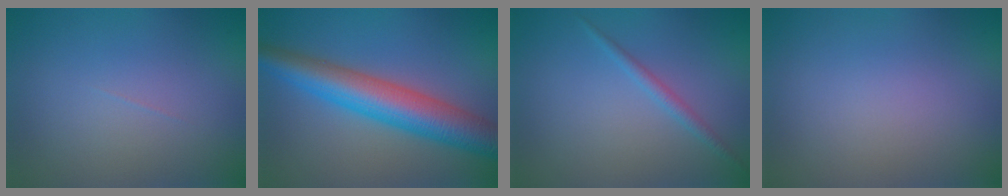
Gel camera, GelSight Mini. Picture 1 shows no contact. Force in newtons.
{"total": 7.9, "press": 7.9, "slide": 0.2}
{"total": 1.3, "press": 1.3, "slide": 0.0}
{"total": 0.0}